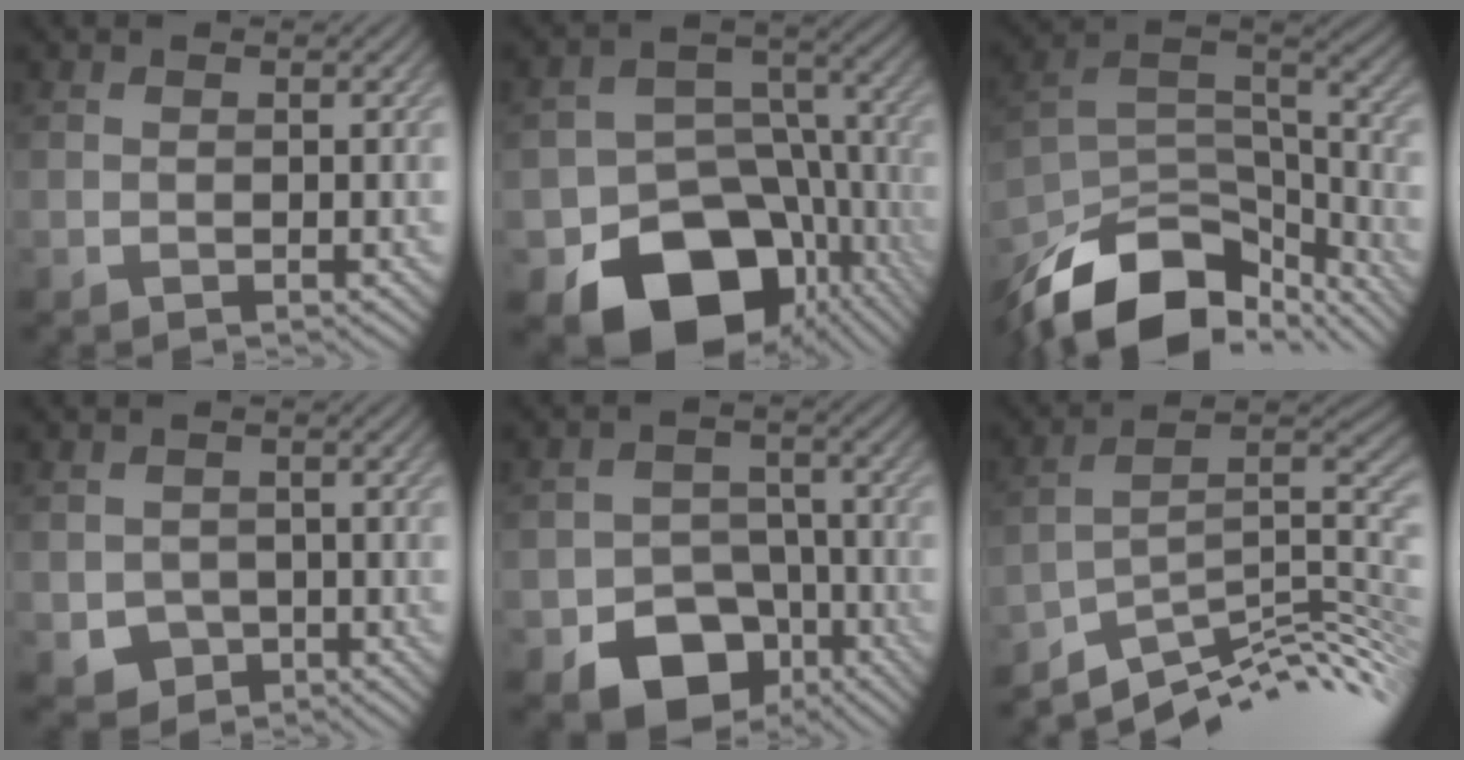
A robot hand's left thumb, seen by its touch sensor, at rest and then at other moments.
{"total": 17.4, "force": [-8.5, 12.7, 8.4], "torque": [-0.117, -0.046, -0.111]}
{"total": 15.2, "force": [-10.9, 7.2, 7.7], "torque": [-0.185, -0.018, -0.180]}
{"total": 3.2, "force": [-1.1, 2.8, 1.0], "torque": [-0.031, -0.011, -0.022]}
{"total": 10.8, "force": [-6.3, 7.3, 4.9], "torque": [-0.081, -0.022, -0.105]}
{"total": 11.0, "force": [-7.3, 2.8, 7.7], "torque": [-0.123, 0.002, -0.119]}